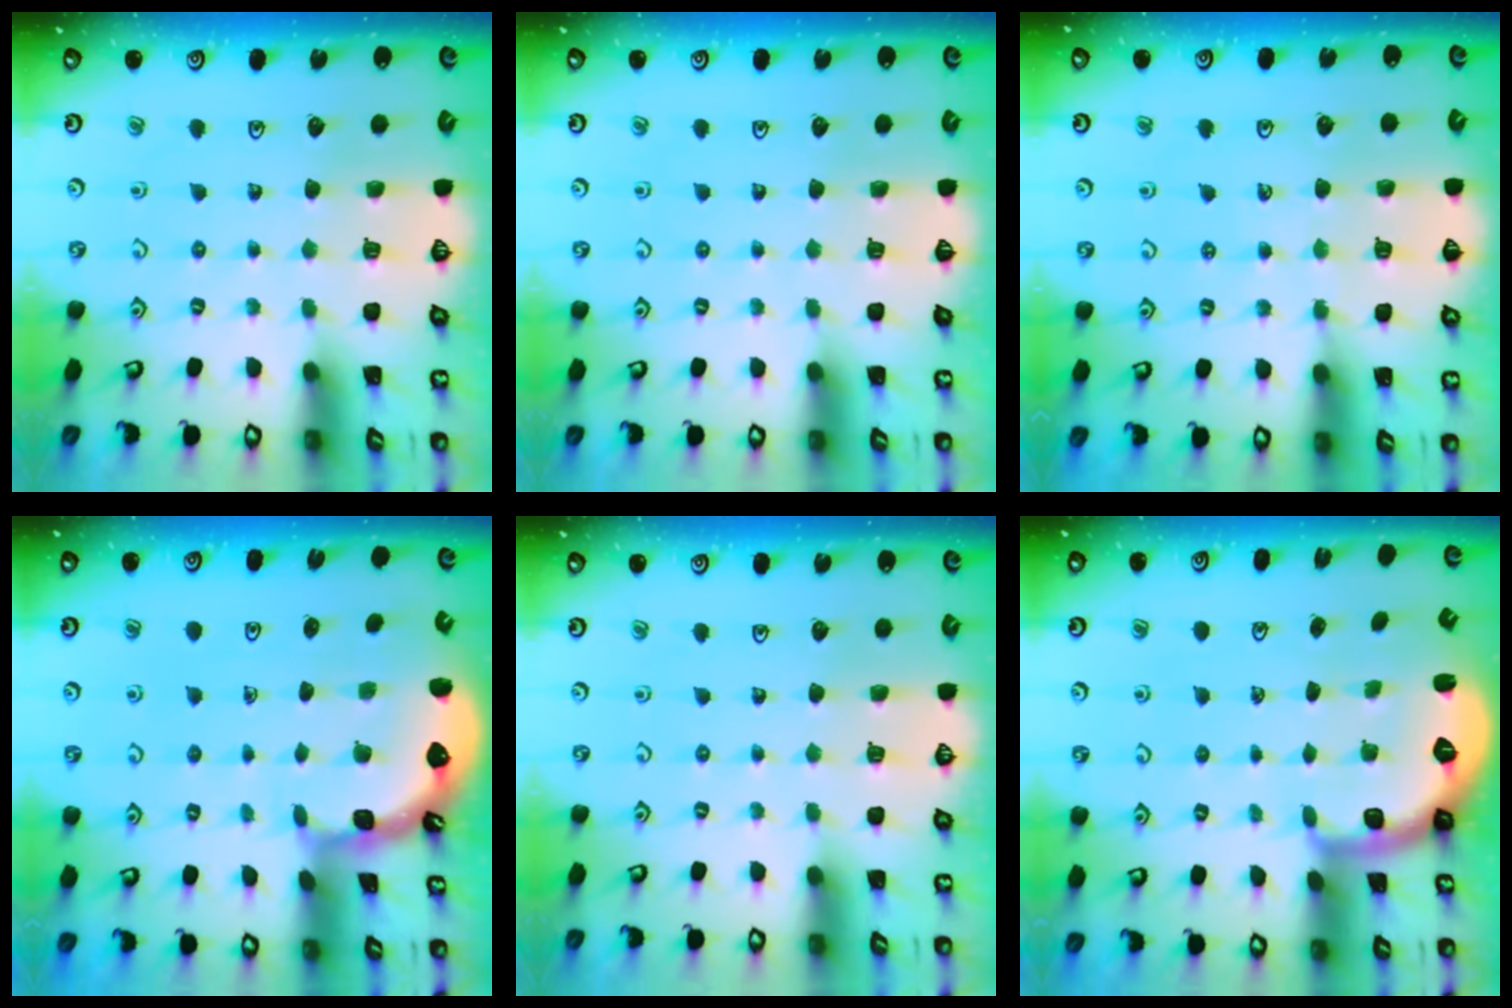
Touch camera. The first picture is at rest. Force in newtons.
{"total": 0.0}
{"total": 4.9, "press": 4.7, "slide": 1.6}
{"total": 1.7, "press": 1.7, "slide": 0.2}
{"total": 0.0}
{"total": 2.0, "press": 1.6, "slide": 1.2}